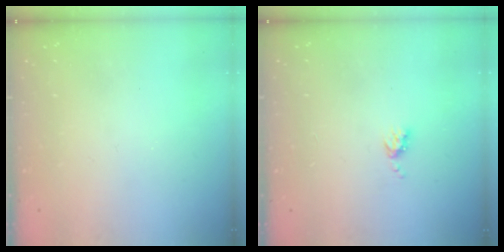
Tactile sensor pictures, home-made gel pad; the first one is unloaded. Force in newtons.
{"total": 3.9, "press": 3.9, "slide": 0.5}